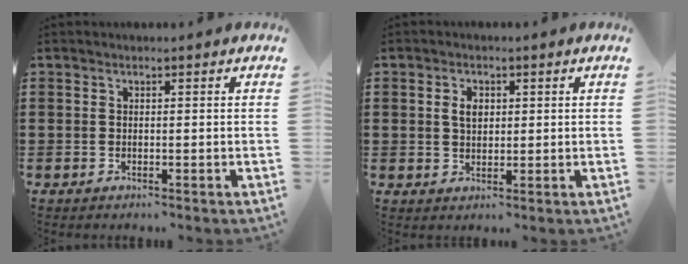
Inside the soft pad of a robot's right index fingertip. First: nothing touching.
{"total": 2.7, "force": [0.7, 1.7, 1.9], "torque": [-0.043, 0.008, 0.011]}